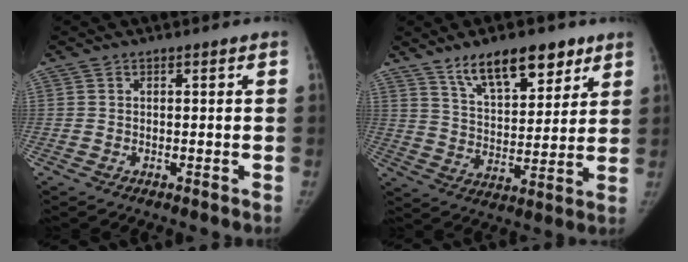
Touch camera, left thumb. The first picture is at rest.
{"total": 14.6, "force": [9.5, 6.4, 9.0], "torque": [-0.101, -0.047, 0.163]}